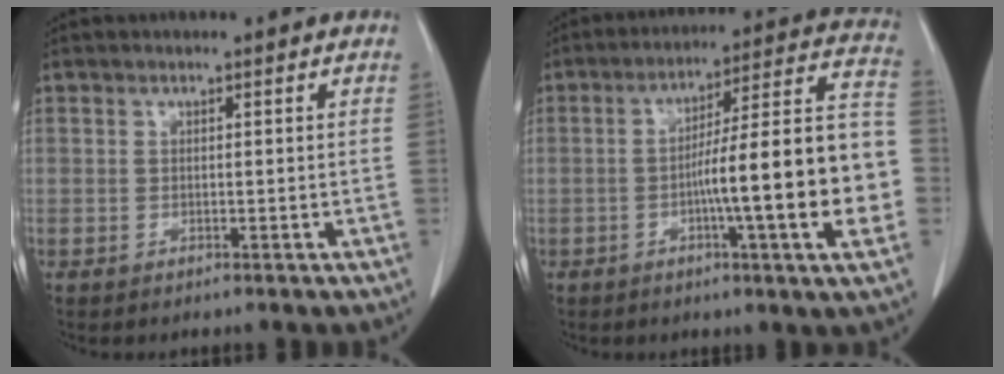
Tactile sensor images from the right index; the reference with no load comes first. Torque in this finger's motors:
{"motor_torque": [2.14, 0.00, 1.05, 0.17]}